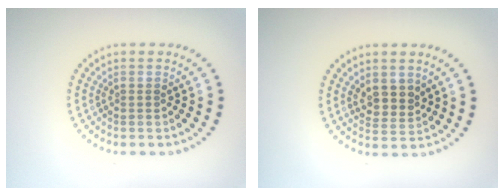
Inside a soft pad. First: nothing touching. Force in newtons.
{"total": 2.4, "press": 2.1, "slide": 1.1}